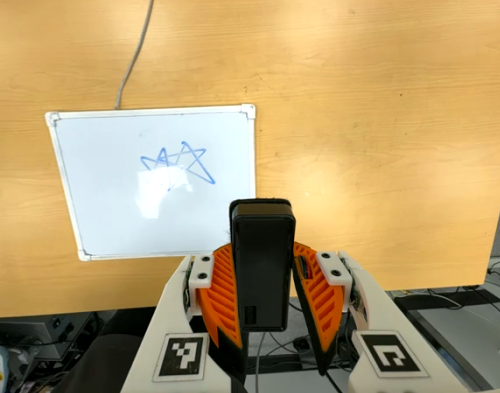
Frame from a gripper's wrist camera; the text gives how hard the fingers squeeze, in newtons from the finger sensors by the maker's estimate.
{"total": 7.8, "left": 6.0, "right": 9.6}